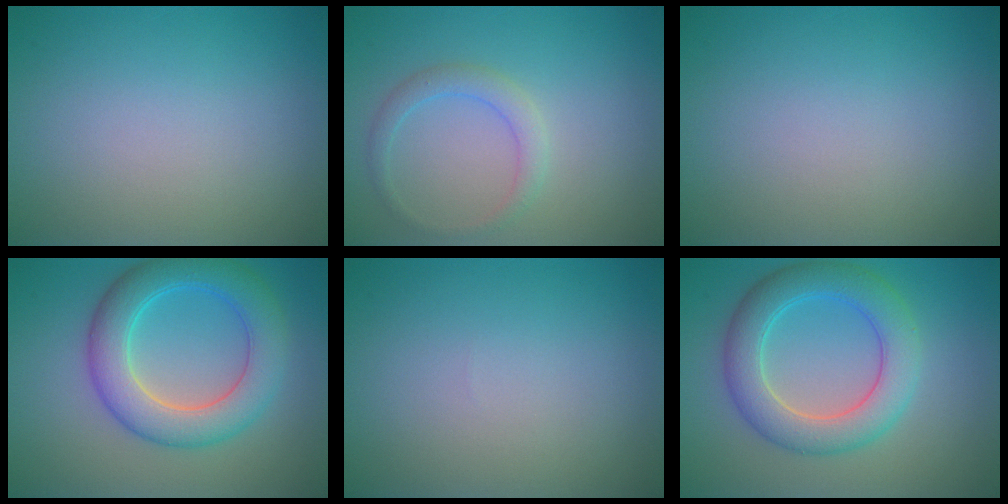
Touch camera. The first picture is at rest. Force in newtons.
{"total": 1.9, "press": 1.9, "slide": 0.1}
{"total": 0.0}
{"total": 6.6, "press": 6.6, "slide": 0.1}
{"total": 0.0}
{"total": 5.8, "press": 5.8, "slide": 0.1}